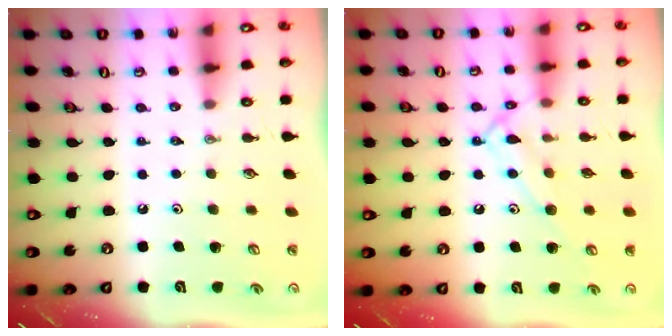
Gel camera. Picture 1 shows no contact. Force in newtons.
{"total": 12.2, "press": 12.2, "slide": 0.7}